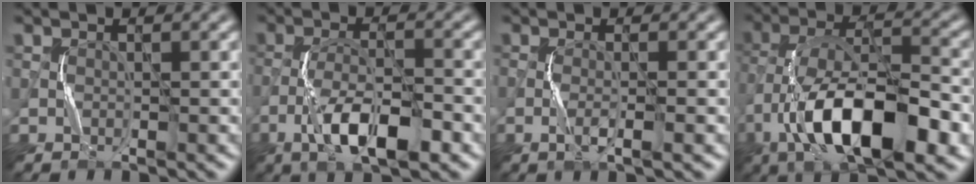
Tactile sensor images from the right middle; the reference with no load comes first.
{"total": 6.6, "force": [-3.6, 2.3, 5.0], "torque": [-0.090, 0.005, -0.065]}
{"total": 1.7, "force": [-0.5, 0.4, 1.6], "torque": [-0.027, 0.003, -0.018]}
{"total": 12.2, "force": [-4.9, 5.4, 9.8], "torque": [-0.175, 0.004, -0.089]}